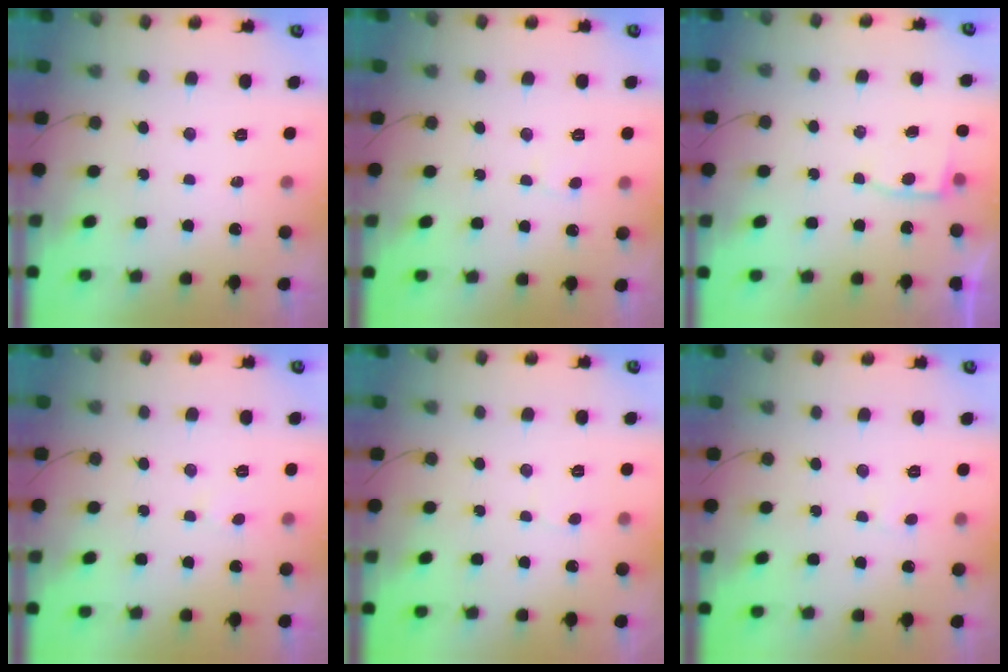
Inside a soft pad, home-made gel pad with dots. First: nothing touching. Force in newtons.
{"total": 5.2, "press": 5.1, "slide": 0.5}
{"total": 3.3, "press": 3.2, "slide": 0.3}
{"total": 2.5, "press": 2.5, "slide": 0.2}
{"total": 4.2, "press": 4.2, "slide": 0.4}
{"total": 3.2, "press": 3.2, "slide": 0.2}